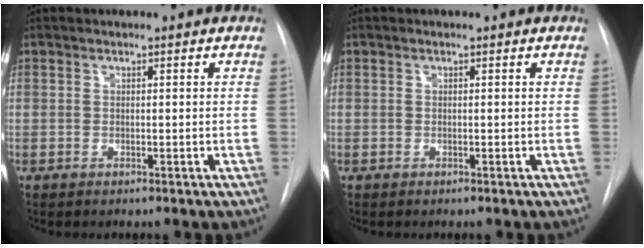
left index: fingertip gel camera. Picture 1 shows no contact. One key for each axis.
{"total": 0.0}